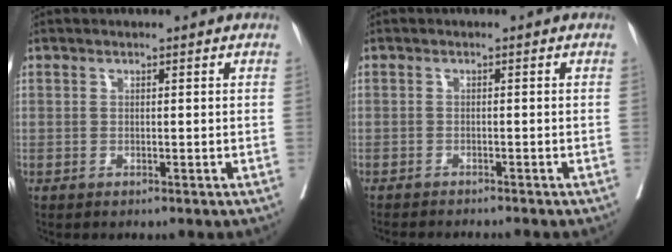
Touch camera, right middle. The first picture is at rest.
{"total": 6.1, "force": [-5.7, 0.2, 2.2], "torque": [-0.024, -0.014, -0.082]}